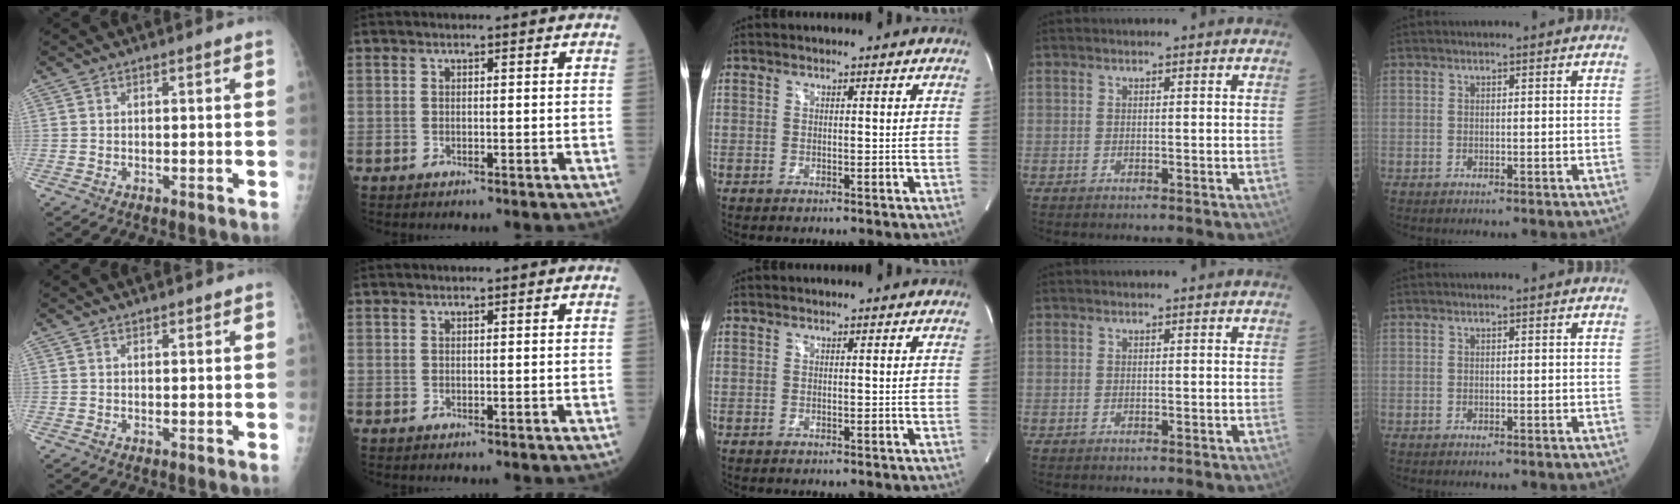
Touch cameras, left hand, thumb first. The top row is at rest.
{"thumb": {"total": 0.7, "force": [0.6, 0.2, 0.1], "torque": [0.000, -0.002, 0.011]}, "index": {"total": 0.7, "force": [0.6, 0.0, 0.2], "torque": [-0.005, 0.016, 0.013]}}